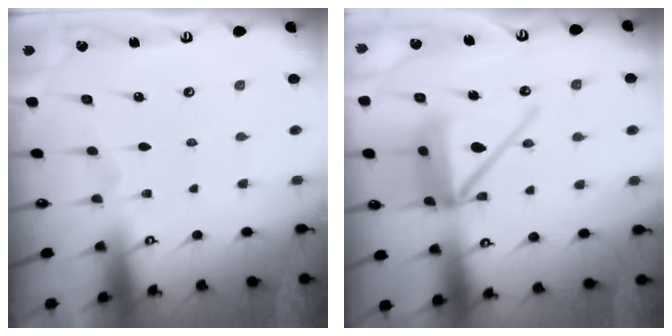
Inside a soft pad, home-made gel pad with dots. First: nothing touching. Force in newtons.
{"total": 15.3, "press": 15.2, "slide": 1.9}